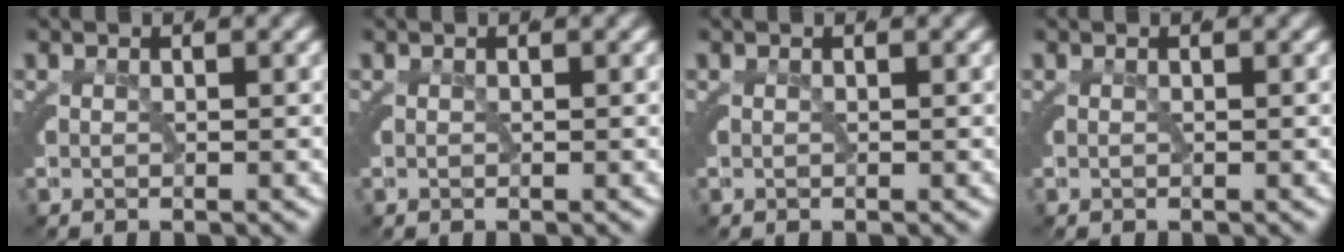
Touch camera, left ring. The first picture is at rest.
{"total": 0.0}
{"total": 0.0}
{"total": 0.0}